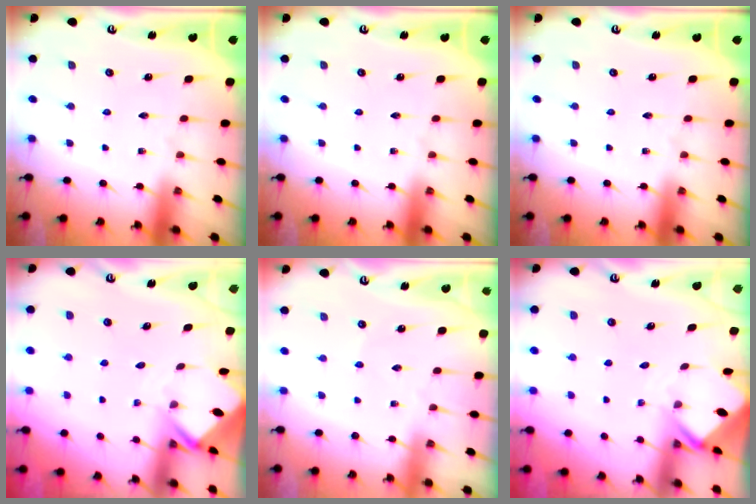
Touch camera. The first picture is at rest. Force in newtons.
{"total": 0.0}
{"total": 0.0}
{"total": 2.7, "press": 2.7, "slide": 0.2}
{"total": 1.1, "press": 1.1, "slide": 0.2}
{"total": 2.9, "press": 2.9, "slide": 0.2}